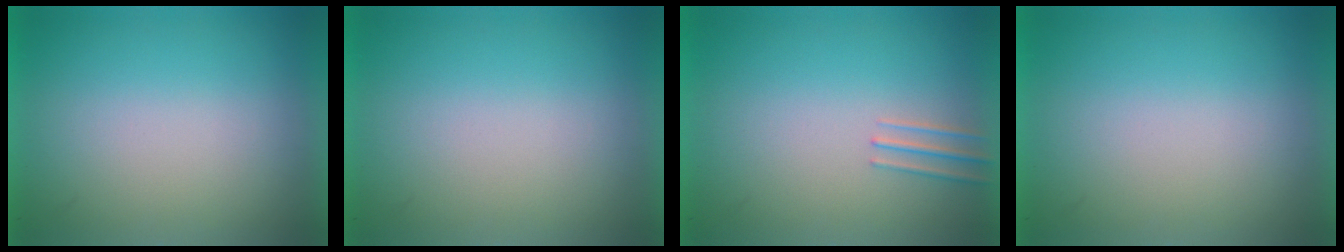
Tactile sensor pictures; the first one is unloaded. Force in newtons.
{"total": 0.0}
{"total": 1.1}
{"total": 0.0}